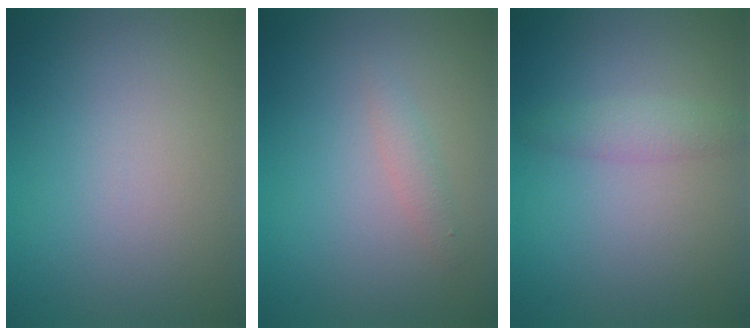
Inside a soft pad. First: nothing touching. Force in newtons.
{"total": 1.1, "press": 1.1, "slide": 0.0}
{"total": 1.7, "press": 1.7, "slide": 0.1}